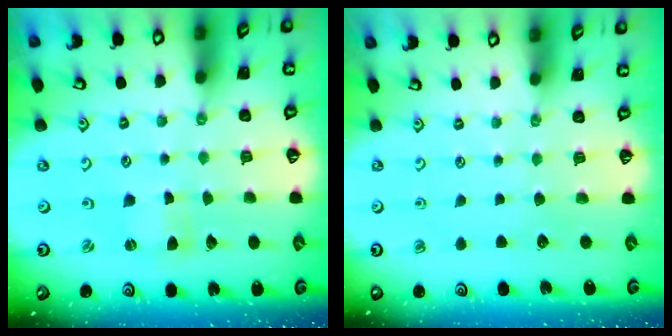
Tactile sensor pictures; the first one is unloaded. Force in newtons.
{"total": 0.0}